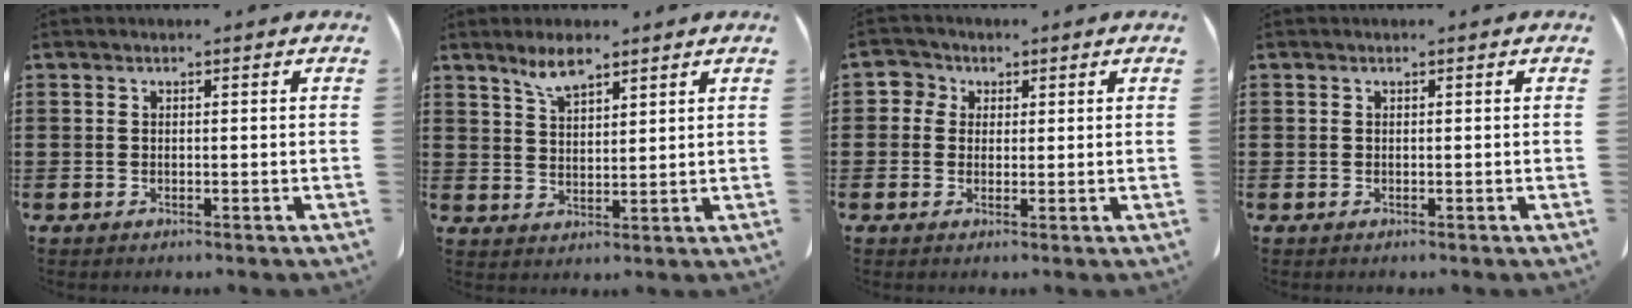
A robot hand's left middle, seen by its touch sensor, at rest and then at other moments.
{"total": 4.5, "force": [3.5, 1.1, 2.6], "torque": [-0.059, -0.001, 0.063]}
{"total": 2.6, "force": [1.0, 2.3, 0.5], "torque": [-0.016, 0.005, 0.015]}
{"total": 0.0}